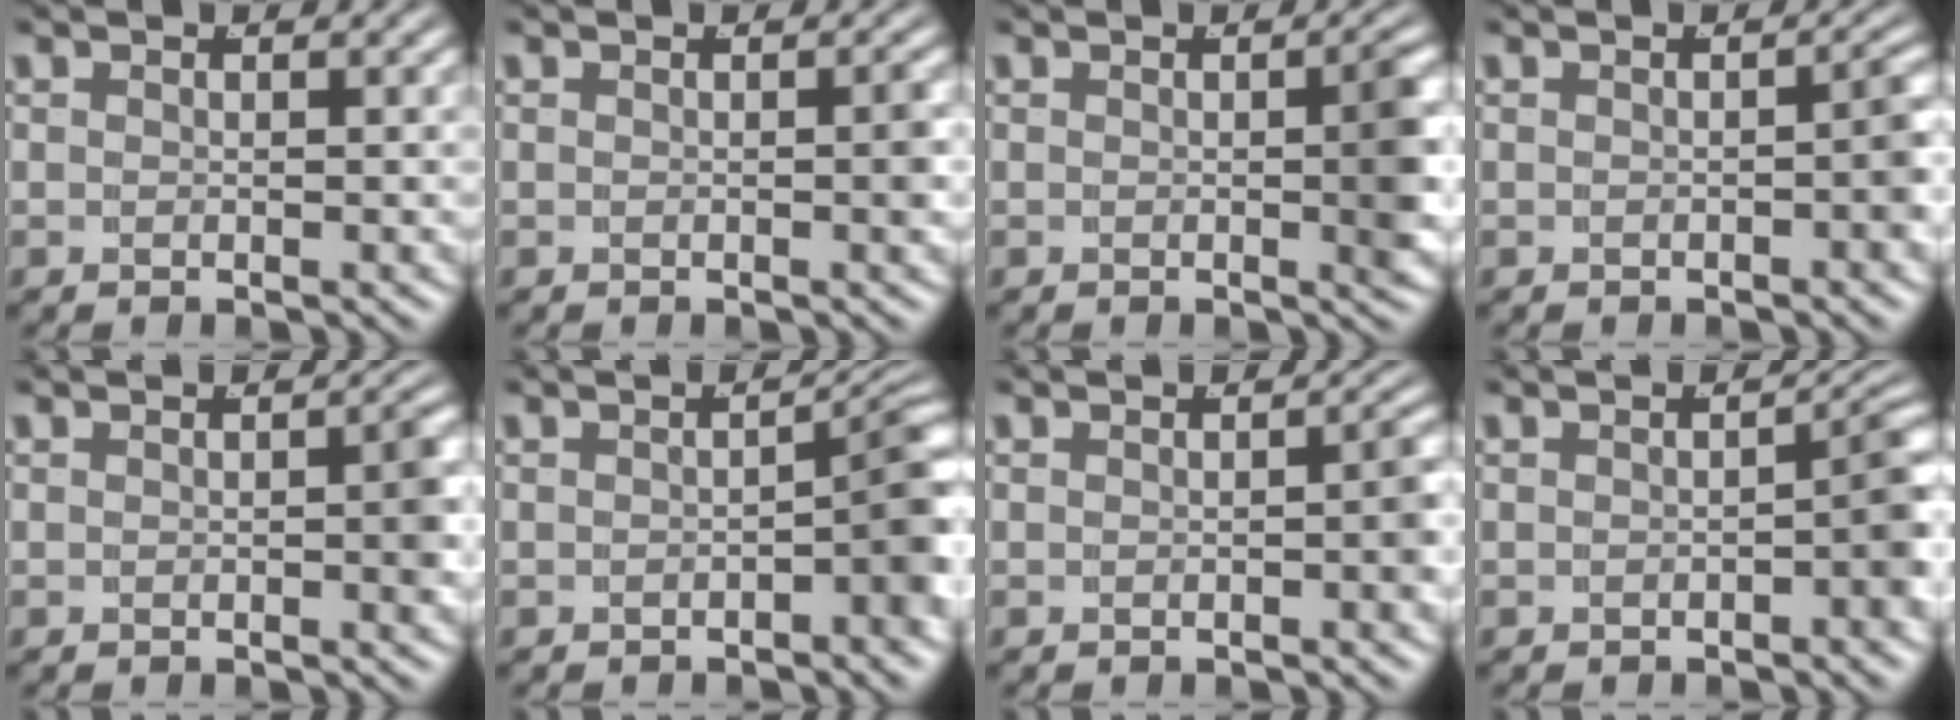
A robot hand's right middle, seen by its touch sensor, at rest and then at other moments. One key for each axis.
{"total": 0.8, "fx": -0.1, "fy": 0.0, "fz": 0.8, "tx": -0.008, "ty": 0.000, "tz": -0.003}
{"total": 2.7, "fx": -0.2, "fy": 0.6, "fz": 2.7, "tx": -0.024, "ty": 0.000, "tz": -0.005}
{"total": 1.7, "fx": -0.6, "fy": 0.4, "fz": 1.6, "tx": -0.021, "ty": -0.002, "tz": -0.008}
{"total": 1.5, "fx": -0.3, "fy": 0.3, "fz": 1.4, "tx": -0.019, "ty": 0.000, "tz": -0.006}
{"total": 3.7, "fx": -1.2, "fy": 1.1, "fz": 3.3, "tx": -0.034, "ty": 0.001, "tz": -0.017}
{"total": 1.4, "fx": -0.5, "fy": 0.2, "fz": 1.3, "tx": -0.018, "ty": -0.001, "tz": -0.007}
{"total": 2.8, "fx": -1.0, "fy": 0.7, "fz": 2.6, "tx": -0.029, "ty": 0.000, "tz": -0.014}